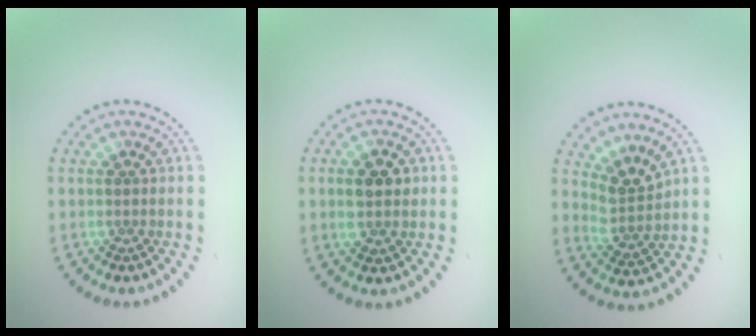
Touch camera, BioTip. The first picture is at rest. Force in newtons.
{"total": 3.0, "press": 3.0, "slide": 0.3}
{"total": 2.9, "press": 2.1, "slide": 2.0}